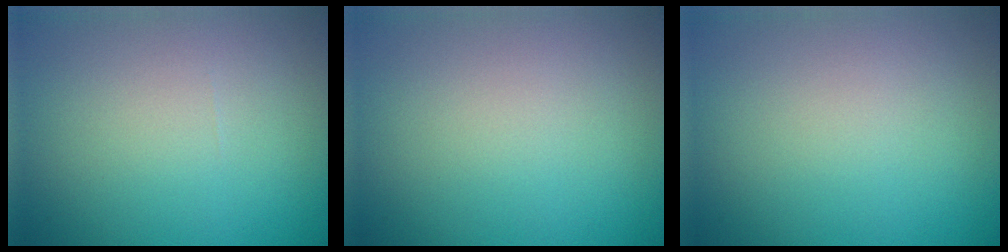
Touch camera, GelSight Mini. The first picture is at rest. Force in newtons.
{"total": 0.0}
{"total": 0.0}